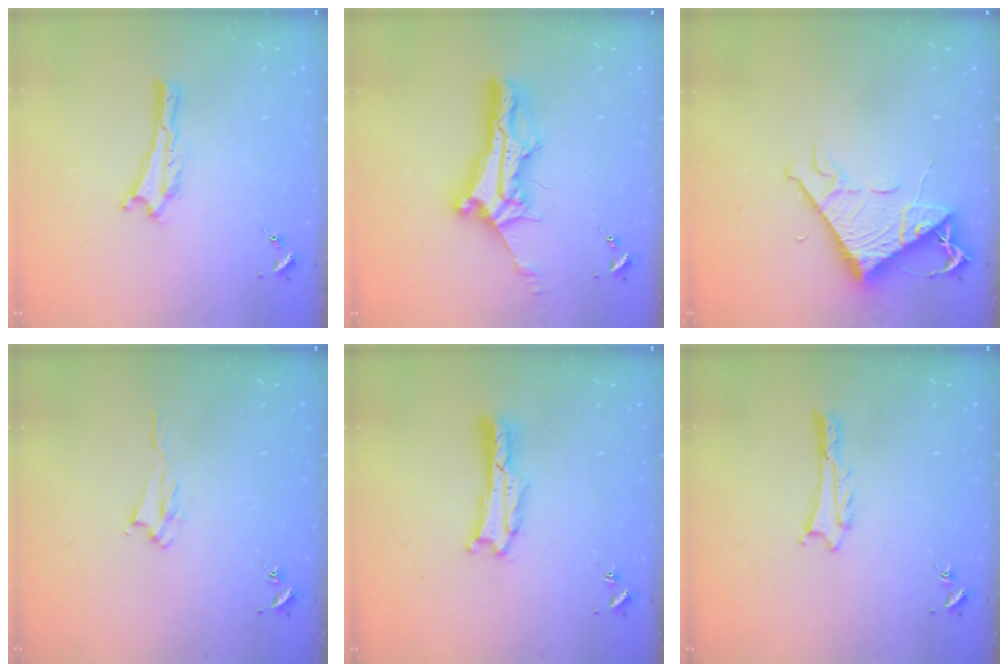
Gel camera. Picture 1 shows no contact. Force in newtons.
{"total": 10.8, "press": 10.7, "slide": 0.8}
{"total": 8.0, "press": 7.9, "slide": 0.8}
{"total": 2.1, "press": 2.0, "slide": 0.3}
{"total": 1.7, "press": 1.7, "slide": 0.3}
{"total": 1.1, "press": 1.1, "slide": 0.1}